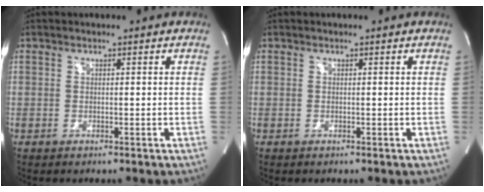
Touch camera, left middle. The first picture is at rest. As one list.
[{"total": 0.0}]